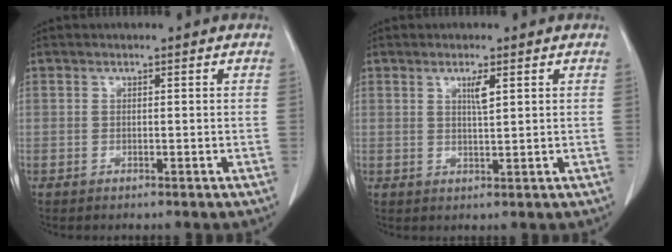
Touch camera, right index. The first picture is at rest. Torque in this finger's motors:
{"motor_torque": [0.02, 0.00, 0.03, 0.02]}